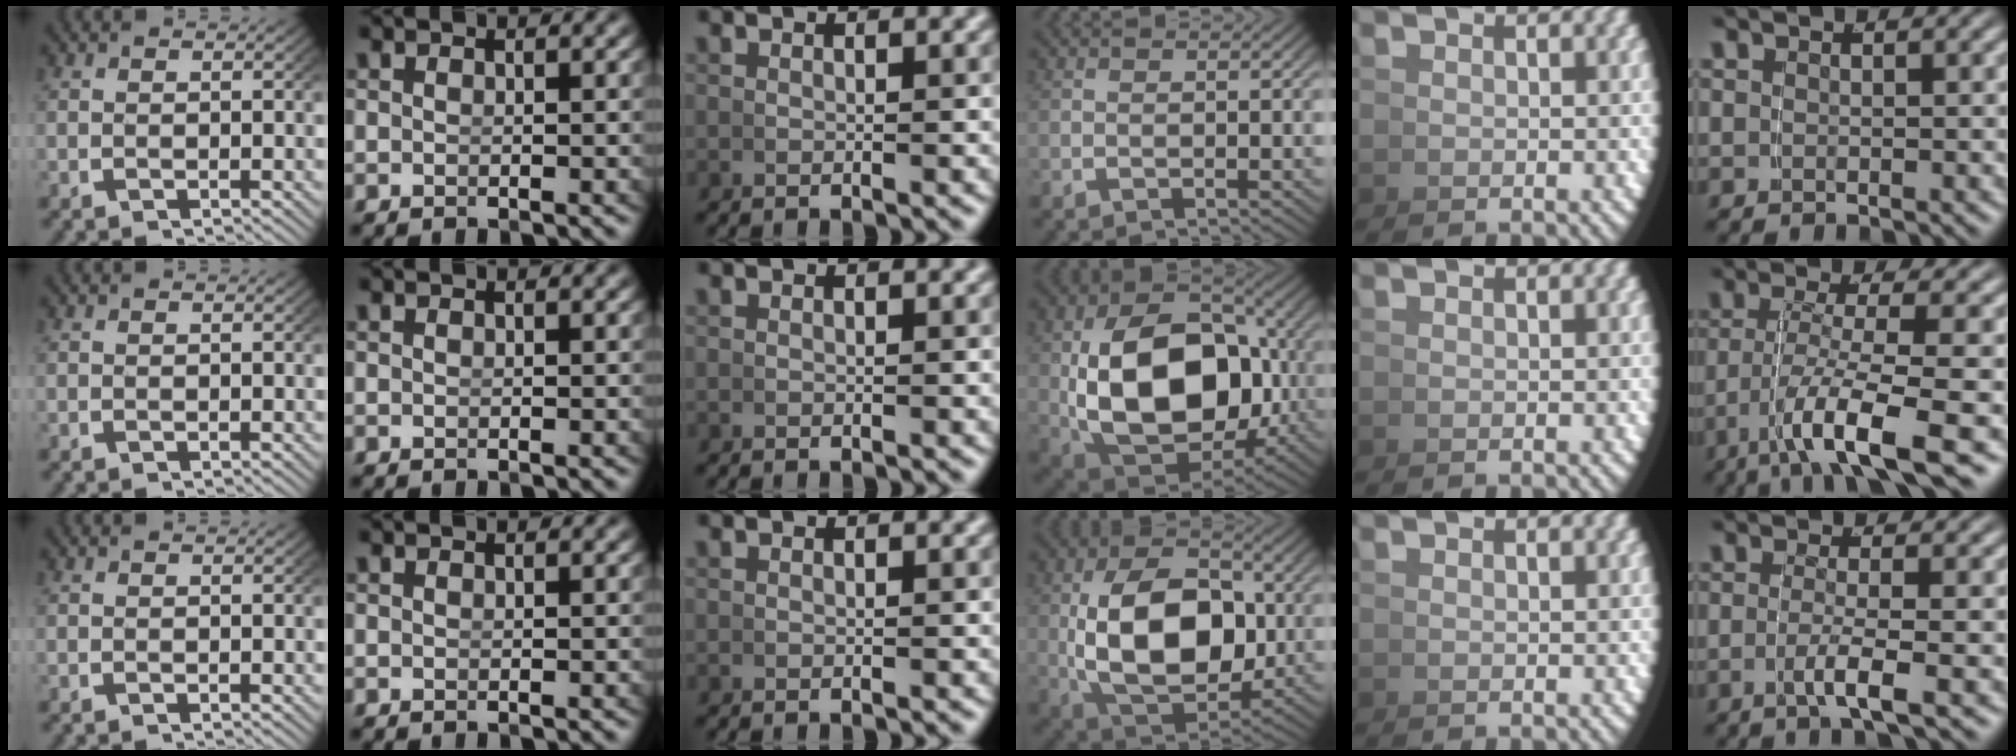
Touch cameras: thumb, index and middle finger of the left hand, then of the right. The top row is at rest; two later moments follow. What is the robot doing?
{"motion": "lift_and_place", "object": "bowl"}